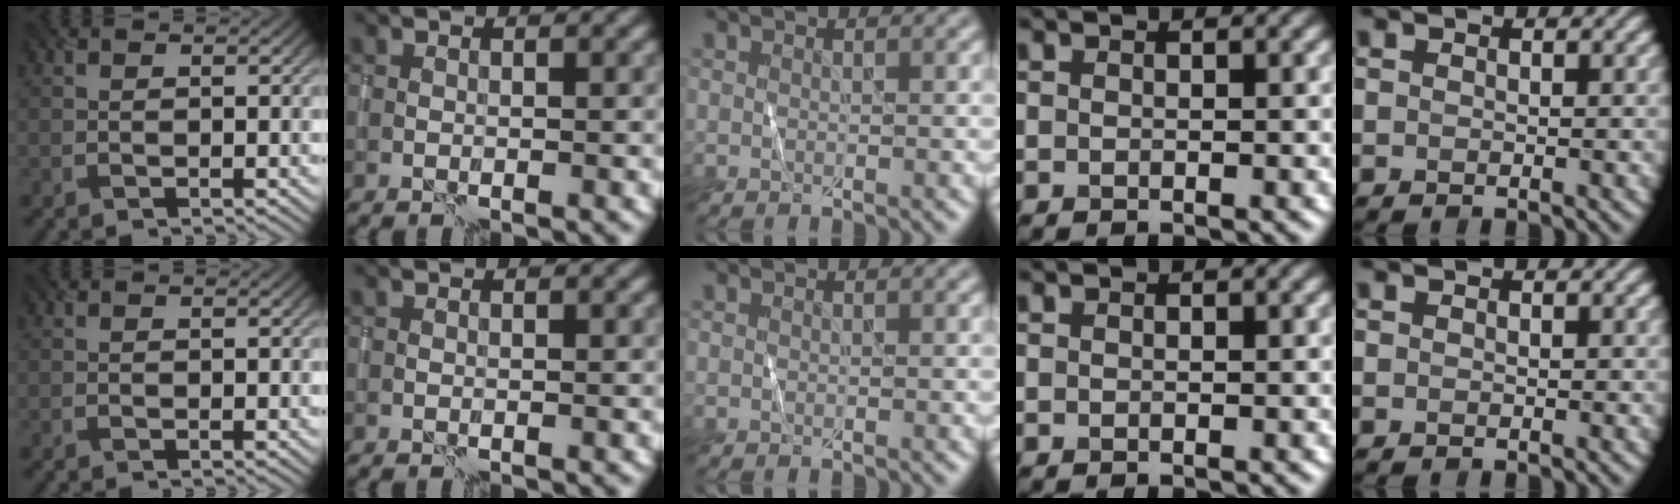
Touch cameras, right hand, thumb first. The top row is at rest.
{}